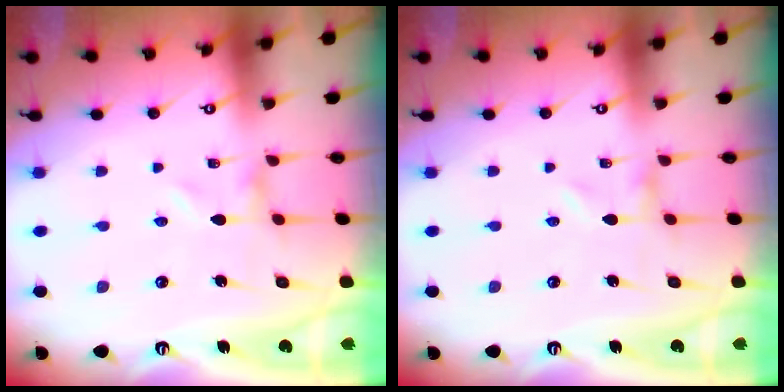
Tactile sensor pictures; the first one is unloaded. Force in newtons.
{"total": 0.0}